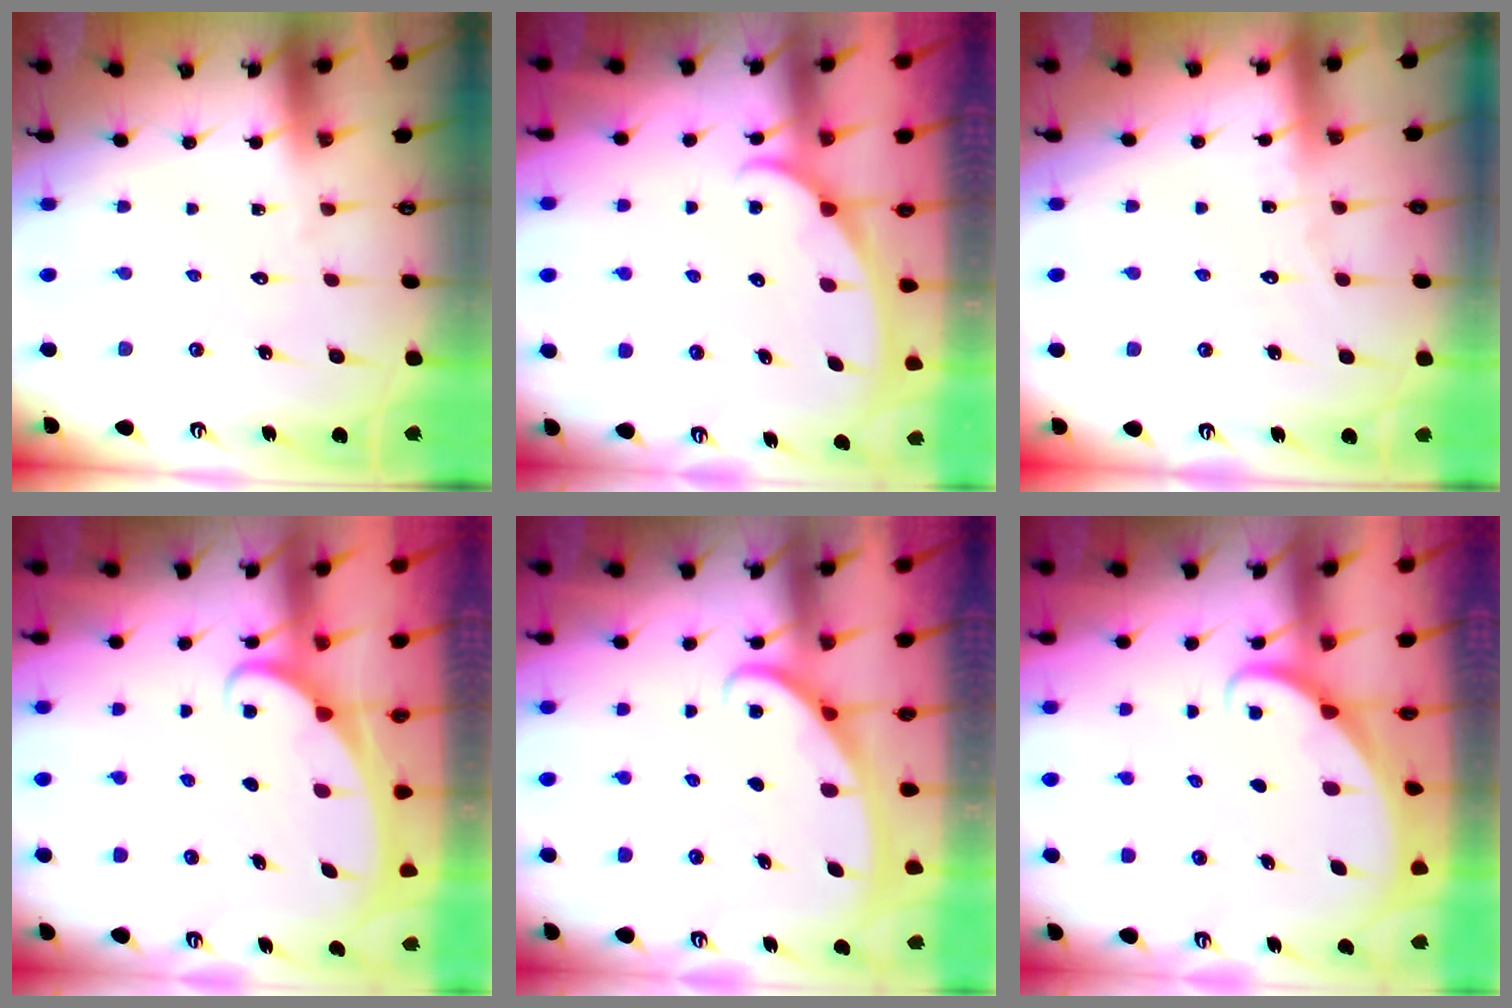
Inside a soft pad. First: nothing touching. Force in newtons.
{"total": 2.9, "press": 2.9, "slide": 0.2}
{"total": 4.1, "press": 4.1, "slide": 0.5}
{"total": 2.5, "press": 2.4, "slide": 0.3}
{"total": 2.9, "press": 2.9, "slide": 0.4}
{"total": 1.9, "press": 1.9, "slide": 0.2}